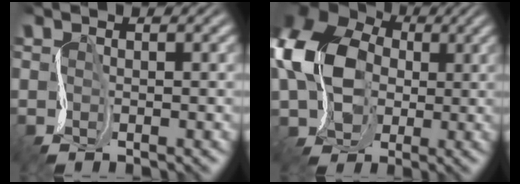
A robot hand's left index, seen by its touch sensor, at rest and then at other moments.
{"total": 12.2, "force": [1.5, 9.7, 7.3], "torque": [-0.141, 0.007, 0.014]}